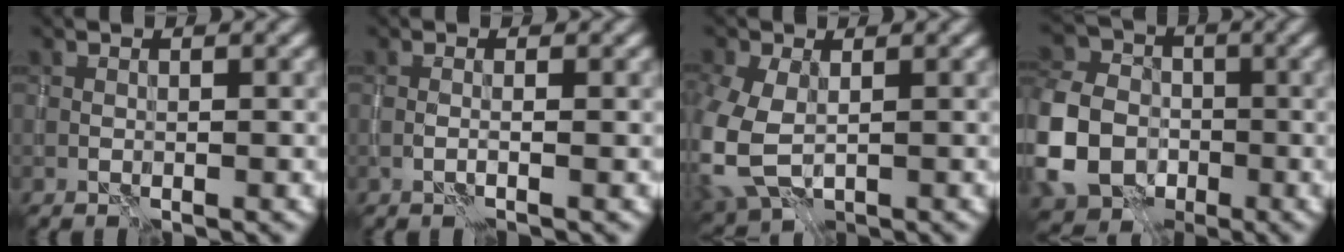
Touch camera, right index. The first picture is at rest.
{"total": 1.1, "force": [-0.2, 0.1, 1.1], "torque": [-0.018, -0.005, -0.009]}
{"total": 7.2, "force": [-1.4, 4.8, 5.2], "torque": [-0.150, -0.024, -0.017]}
{"total": 9.8, "force": [-2.9, 7.8, 5.3], "torque": [-0.130, -0.008, -0.074]}